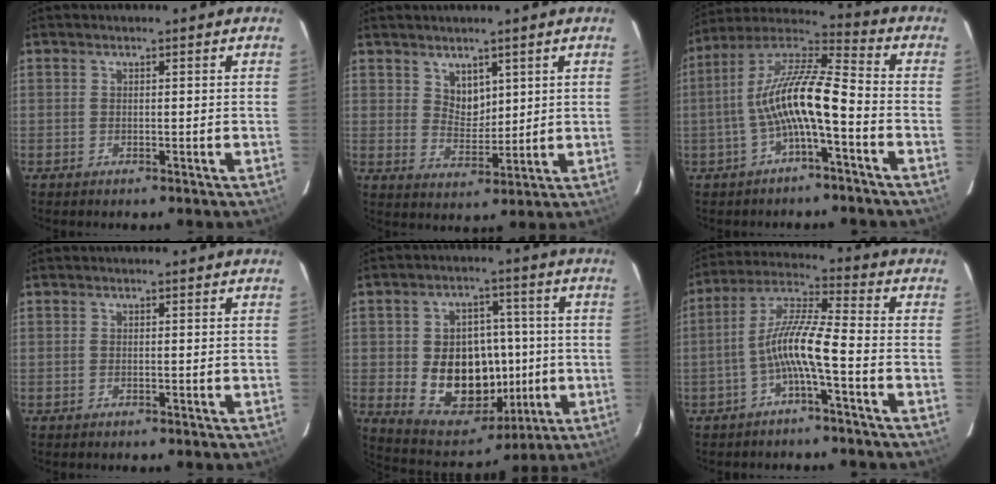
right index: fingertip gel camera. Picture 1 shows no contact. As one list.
[{"total": 4.6, "force": [2.9, 3.1, 1.9], "torque": [-0.023, 0.000, 0.058]}, {"total": 12.6, "force": [-3.3, 2.2, 11.9], "torque": [-0.238, 0.016, -0.064]}, {"total": 0.0}, {"total": 15.9, "force": [-1.6, 12.3, 9.9], "torque": [-0.202, 0.010, 0.002]}, {"total": 8.5, "force": [-3.2, 0.4, 7.9], "torque": [-0.178, 0.017, -0.063]}]